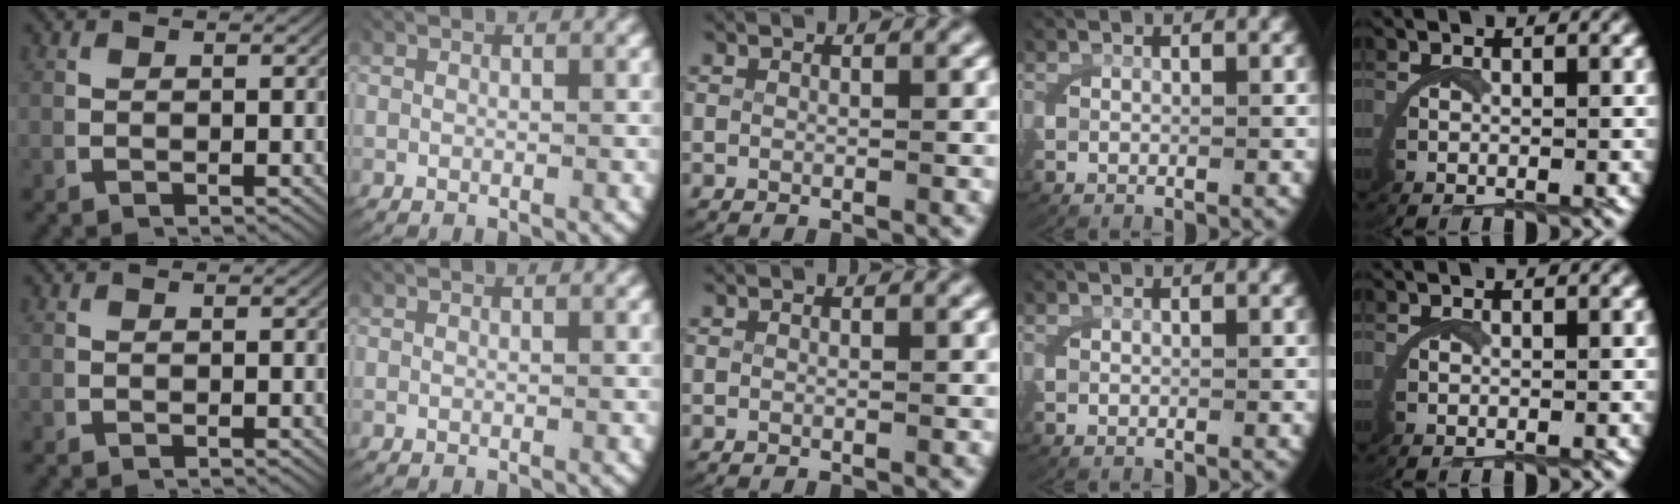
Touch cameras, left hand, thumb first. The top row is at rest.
{}